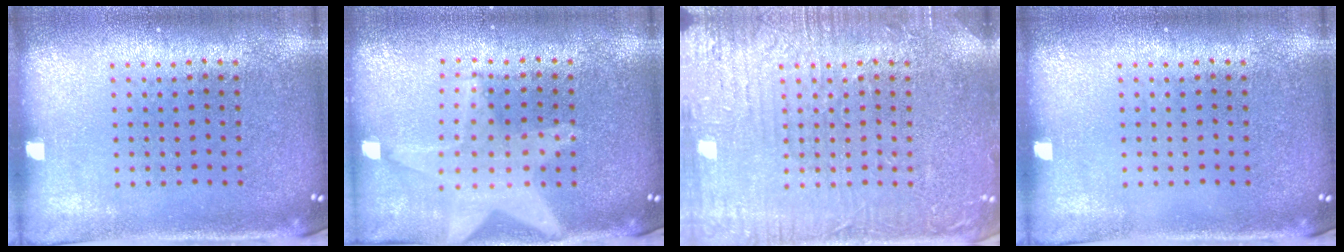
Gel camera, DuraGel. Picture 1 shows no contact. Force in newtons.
{"total": 1.9, "press": 1.6, "slide": 1.0}
{"total": 5.0, "press": 5.0, "slide": 0.6}
{"total": 0.0}